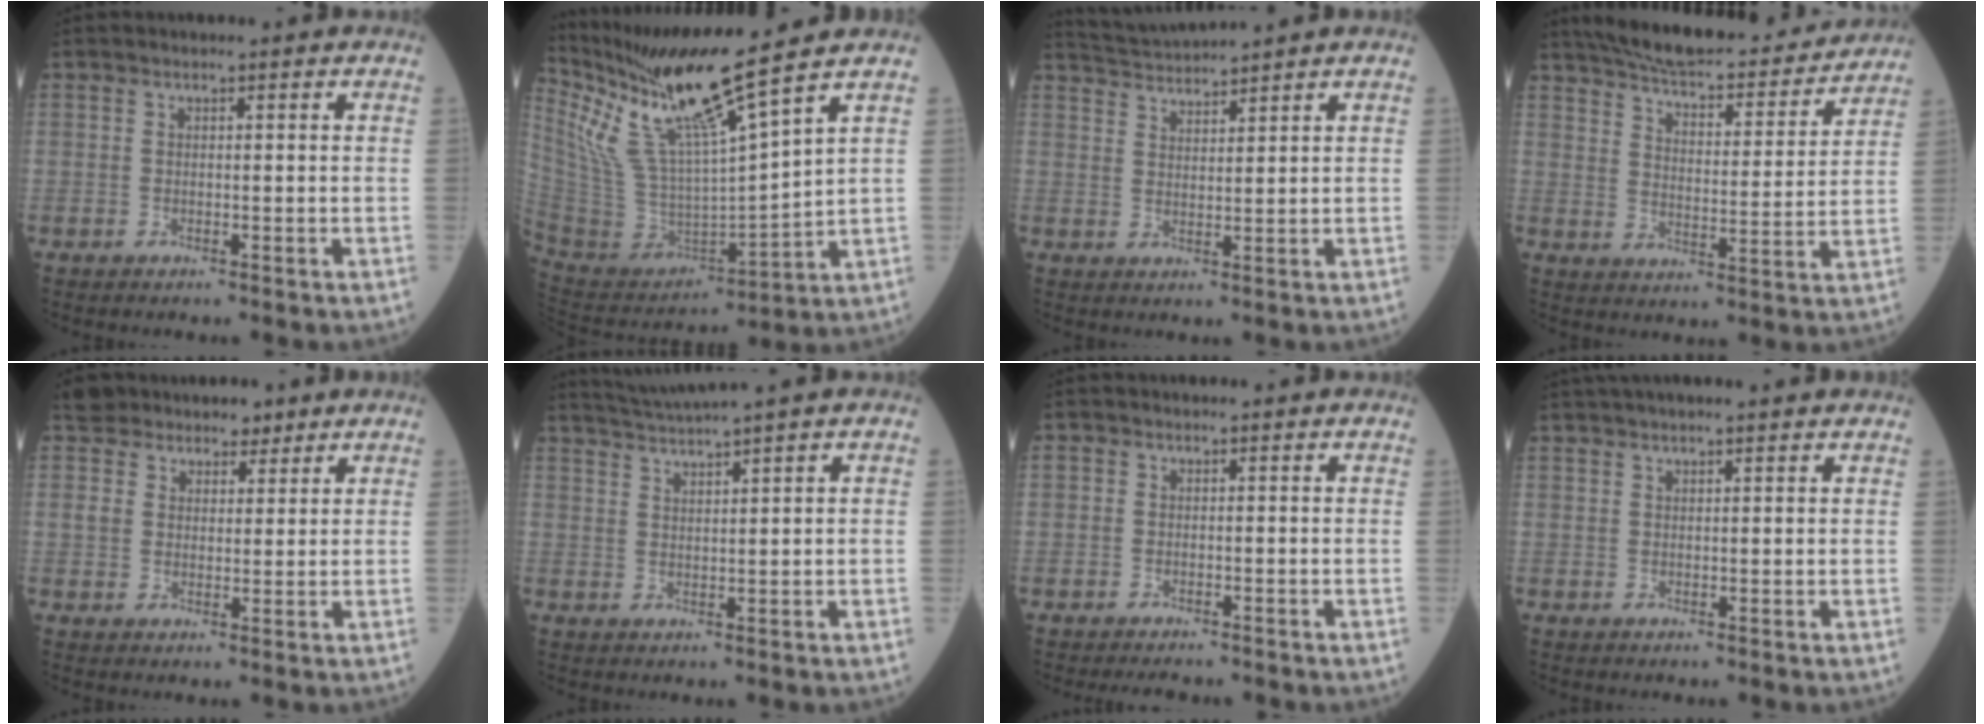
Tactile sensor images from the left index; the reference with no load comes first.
{"total": 15.8, "force": [12.4, -2.0, 9.6], "torque": [-0.193, -0.014, 0.259]}
{"total": 4.3, "force": [4.1, -1.3, -0.2], "torque": [-0.009, 0.008, 0.087]}
{"total": 20.7, "force": [18.7, 3.7, 7.9], "torque": [-0.116, -0.004, 0.256]}
{"total": 5.8, "force": [4.4, 3.8, 0.3], "torque": [0.012, 0.008, 0.068]}
{"total": 3.9, "force": [3.2, -1.9, 1.0], "torque": [-0.030, -0.001, 0.072]}
{"total": 2.9, "force": [-2.6, 1.0, 0.8], "torque": [-0.013, -0.006, -0.038]}
{"total": 6.5, "force": [5.7, 0.0, 3.1], "torque": [-0.044, 0.034, 0.076]}